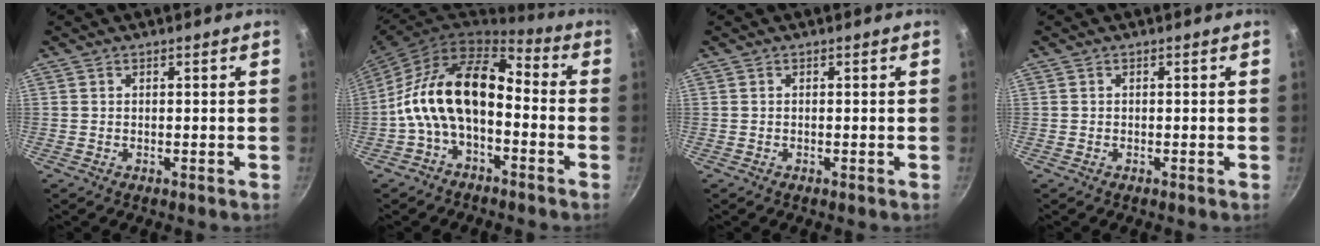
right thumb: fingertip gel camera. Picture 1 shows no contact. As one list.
[{"total": 15.1, "force": [-2.8, 8.9, 11.8], "torque": [-0.196, 0.052, -0.066]}, {"total": 0.0}, {"total": 0.0}]